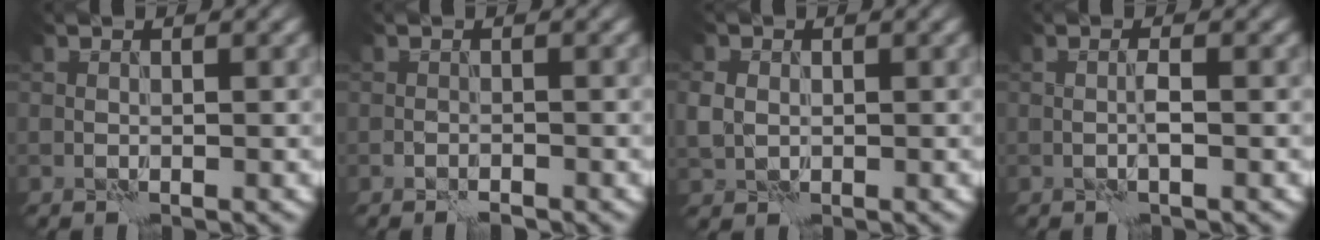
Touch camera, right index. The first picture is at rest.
{"total": 1.2, "force": [-1.1, 0.3, 0.4], "torque": [-0.006, 0.003, -0.020]}
{"total": 2.0, "force": [0.1, 1.7, 1.0], "torque": [-0.025, 0.002, -0.001]}
{"total": 0.9, "force": [-0.2, -0.1, 0.9], "torque": [-0.017, 0.003, -0.003]}